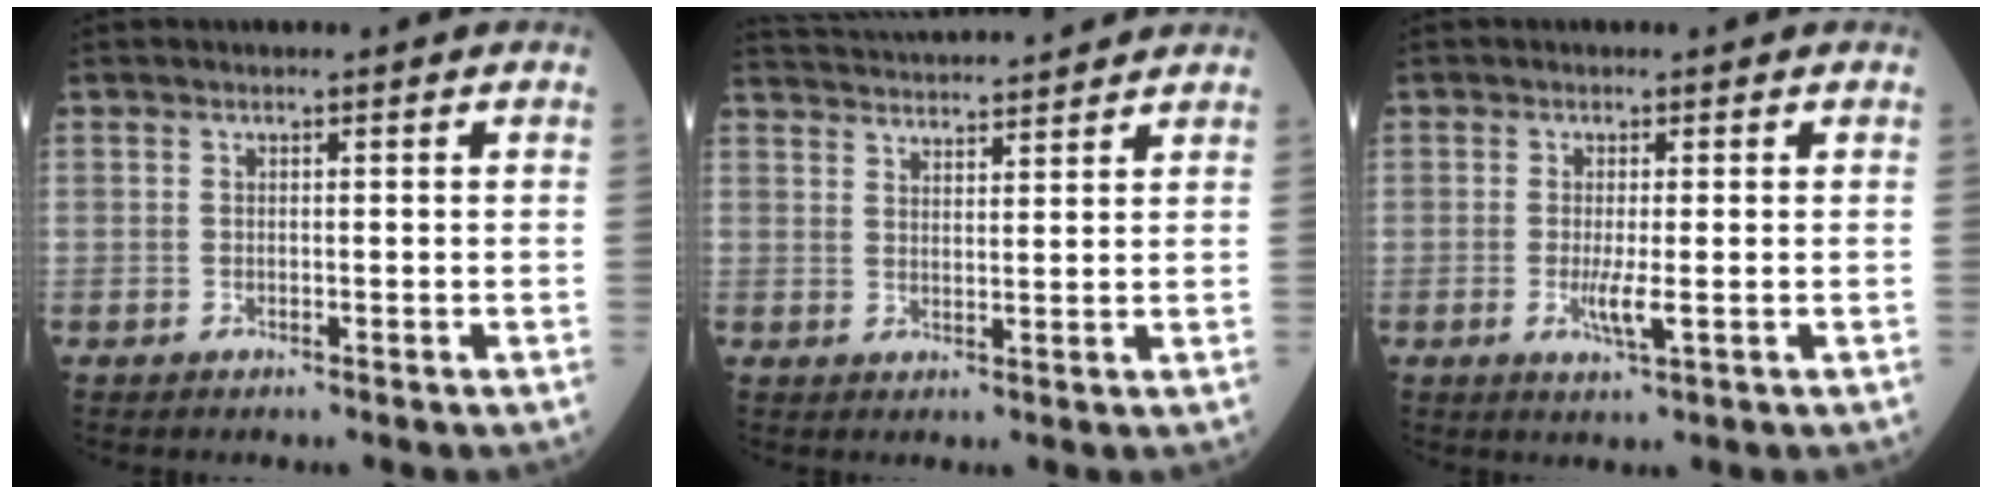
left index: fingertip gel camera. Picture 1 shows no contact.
{"total": 14.3, "force": [13.6, 1.2, 4.0], "torque": [-0.078, 0.037, 0.204]}
{"total": 3.1, "force": [-0.6, 0.3, 3.0], "torque": [-0.064, -0.007, -0.009]}